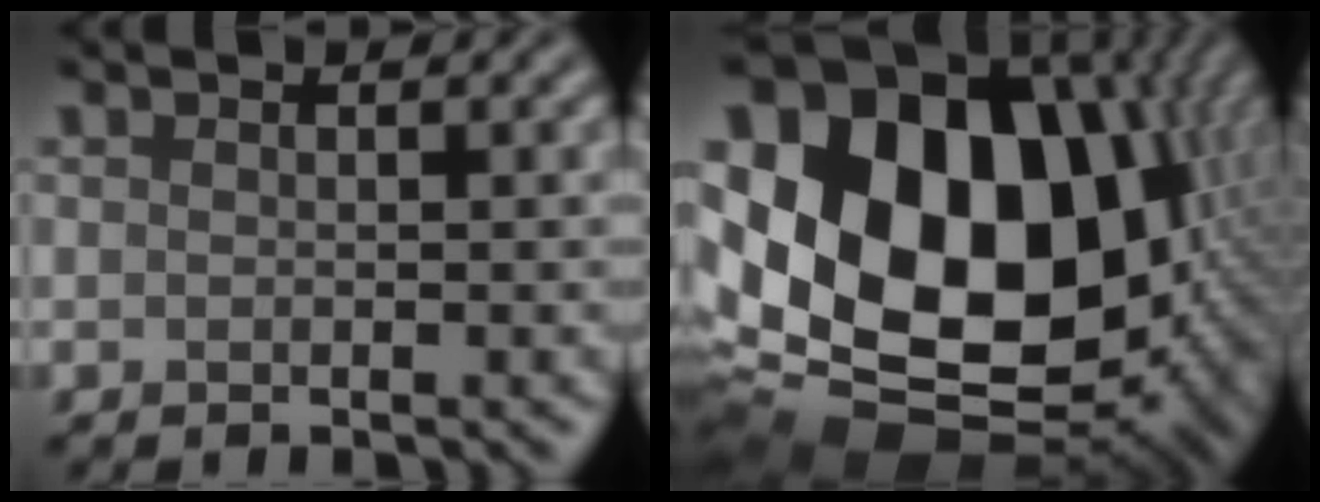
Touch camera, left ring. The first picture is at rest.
{"total": 23.0, "force": [1.7, 17.1, 15.3], "torque": [-0.300, -0.020, 0.045]}